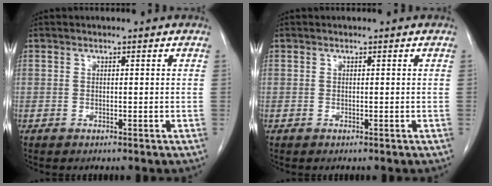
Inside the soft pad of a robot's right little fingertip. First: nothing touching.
{"total": 0.0}